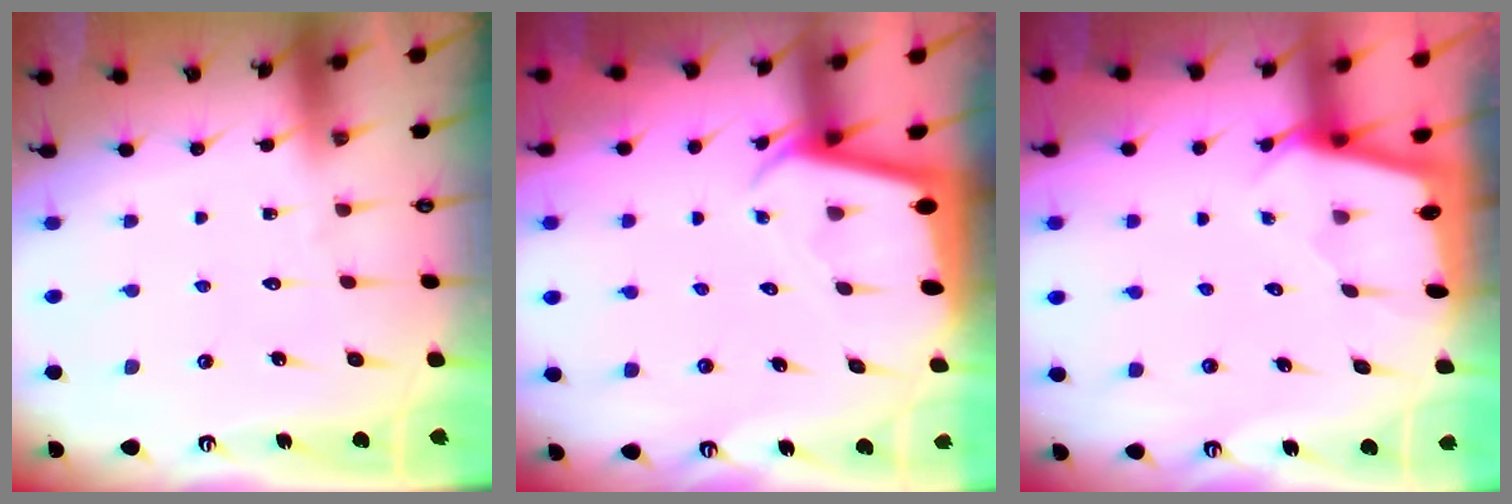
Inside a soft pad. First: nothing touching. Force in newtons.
{"total": 2.1, "press": 2.1, "slide": 0.1}
{"total": 1.6, "press": 1.5, "slide": 0.2}